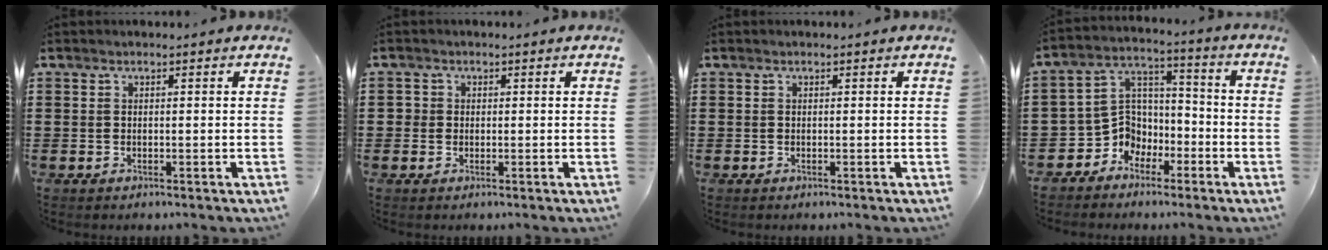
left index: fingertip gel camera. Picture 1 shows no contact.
{"total": 1.2, "force": [-0.1, 1.2, 0.1], "torque": [-0.006, 0.007, -0.004]}
{"total": 0.0}
{"total": 6.3, "force": [-3.5, 5.2, 0.6], "torque": [-0.036, 0.004, -0.073]}